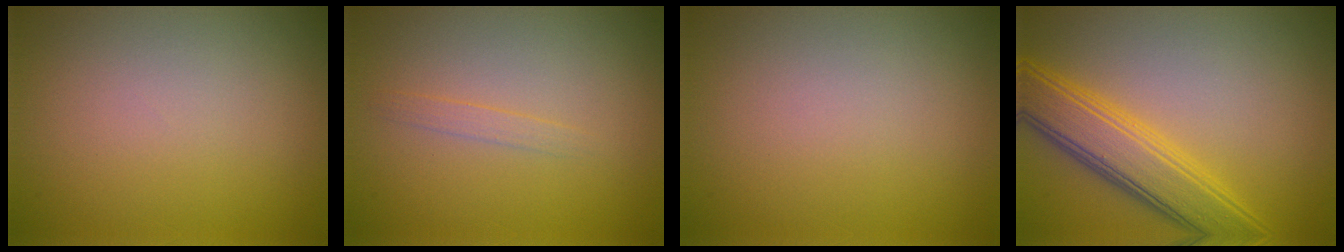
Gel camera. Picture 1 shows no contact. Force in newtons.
{"total": 0.8, "press": 0.8, "slide": 0.1}
{"total": 0.0}
{"total": 5.5, "press": 5.5, "slide": 0.1}